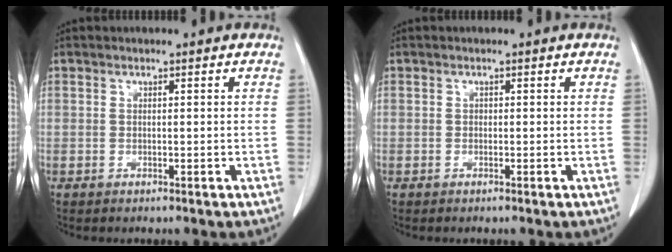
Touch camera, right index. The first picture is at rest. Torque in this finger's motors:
{"motor_torque": [0.05, -0.08, -0.02, 0.00]}